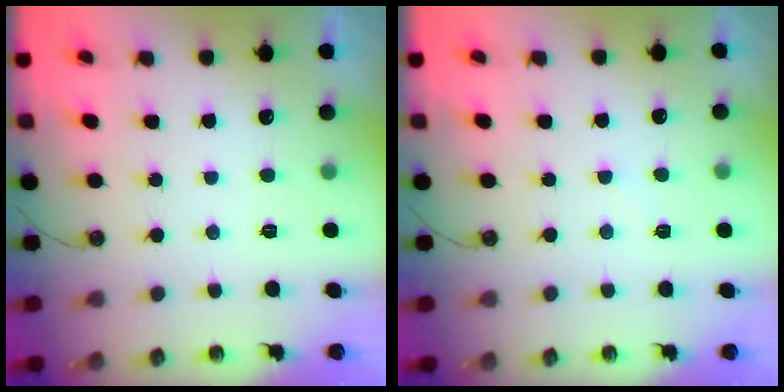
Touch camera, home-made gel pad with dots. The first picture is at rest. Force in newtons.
{"total": 2.2, "press": 2.2, "slide": 0.3}